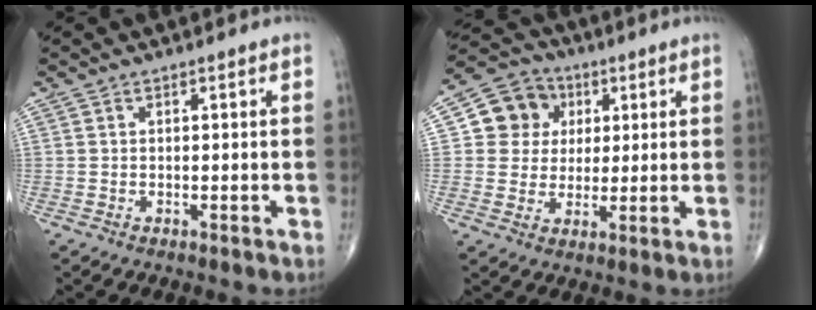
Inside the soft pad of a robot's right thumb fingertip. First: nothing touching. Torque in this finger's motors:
{"motor_torque": [-0.02, 1.50, 0.04, -0.16, 0.02]}